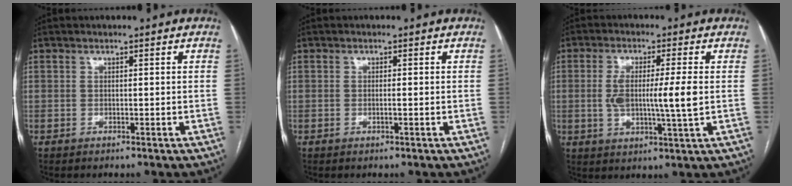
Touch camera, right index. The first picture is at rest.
{"total": 0.8, "force": [-0.2, 0.0, 0.7], "torque": [-0.014, 0.001, -0.003]}
{"total": 8.4, "force": [0.0, 0.6, 8.4], "torque": [-0.154, 0.000, -0.001]}